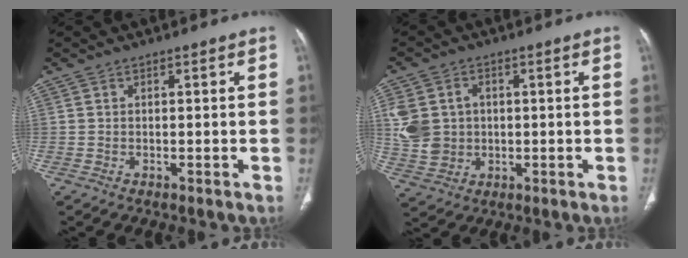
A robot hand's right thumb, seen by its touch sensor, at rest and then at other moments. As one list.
[{"total": 10.0, "force": [1.1, 8.5, 5.2], "torque": [-0.097, 0.006, 0.034]}]